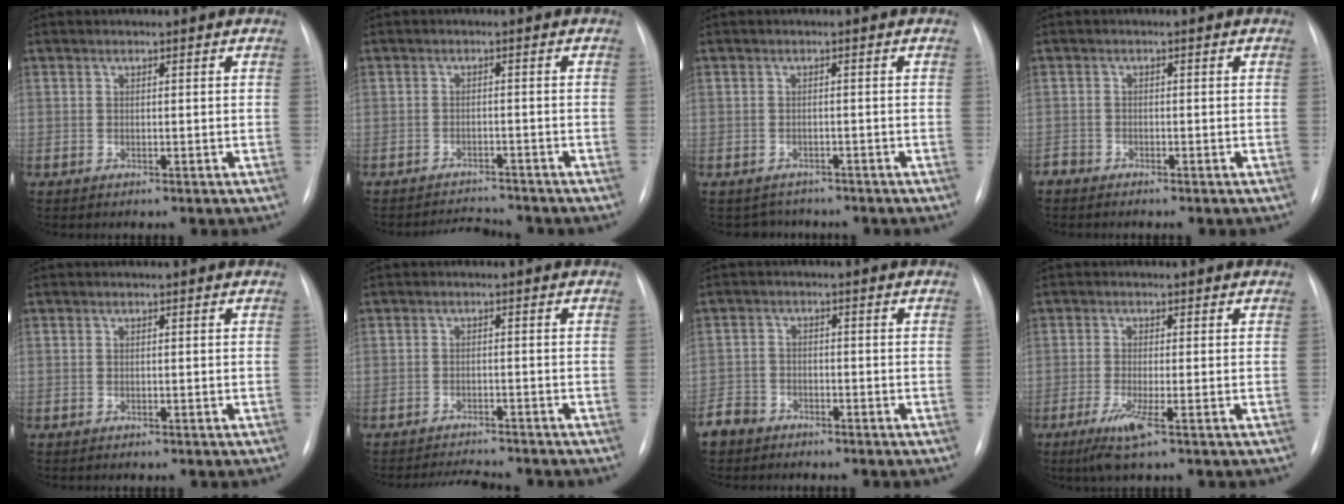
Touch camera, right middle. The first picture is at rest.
{"total": 3.9, "force": [-3.9, 0.2, -0.3], "torque": [0.001, -0.003, -0.061]}
{"total": 2.9, "force": [-2.5, 1.3, -0.5], "torque": [0.002, 0.006, -0.035]}
{"total": 1.3, "force": [-1.1, 0.5, -0.2], "torque": [0.005, 0.001, -0.020]}
{"total": 0.0}
{"total": 5.3, "force": [-5.2, 0.3, 1.1], "torque": [-0.017, -0.008, -0.078]}
{"total": 4.5, "force": [-3.7, 2.6, 0.2], "torque": [-0.003, -0.001, -0.073]}
{"total": 4.1, "force": [-2.1, 0.1, 3.6], "torque": [-0.076, -0.015, -0.042]}